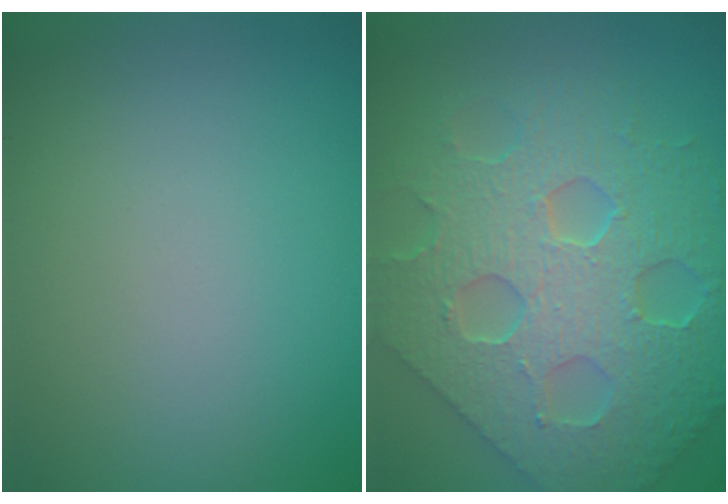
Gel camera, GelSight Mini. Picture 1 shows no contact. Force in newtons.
{"total": 7.9, "press": 6.5, "slide": 4.4}